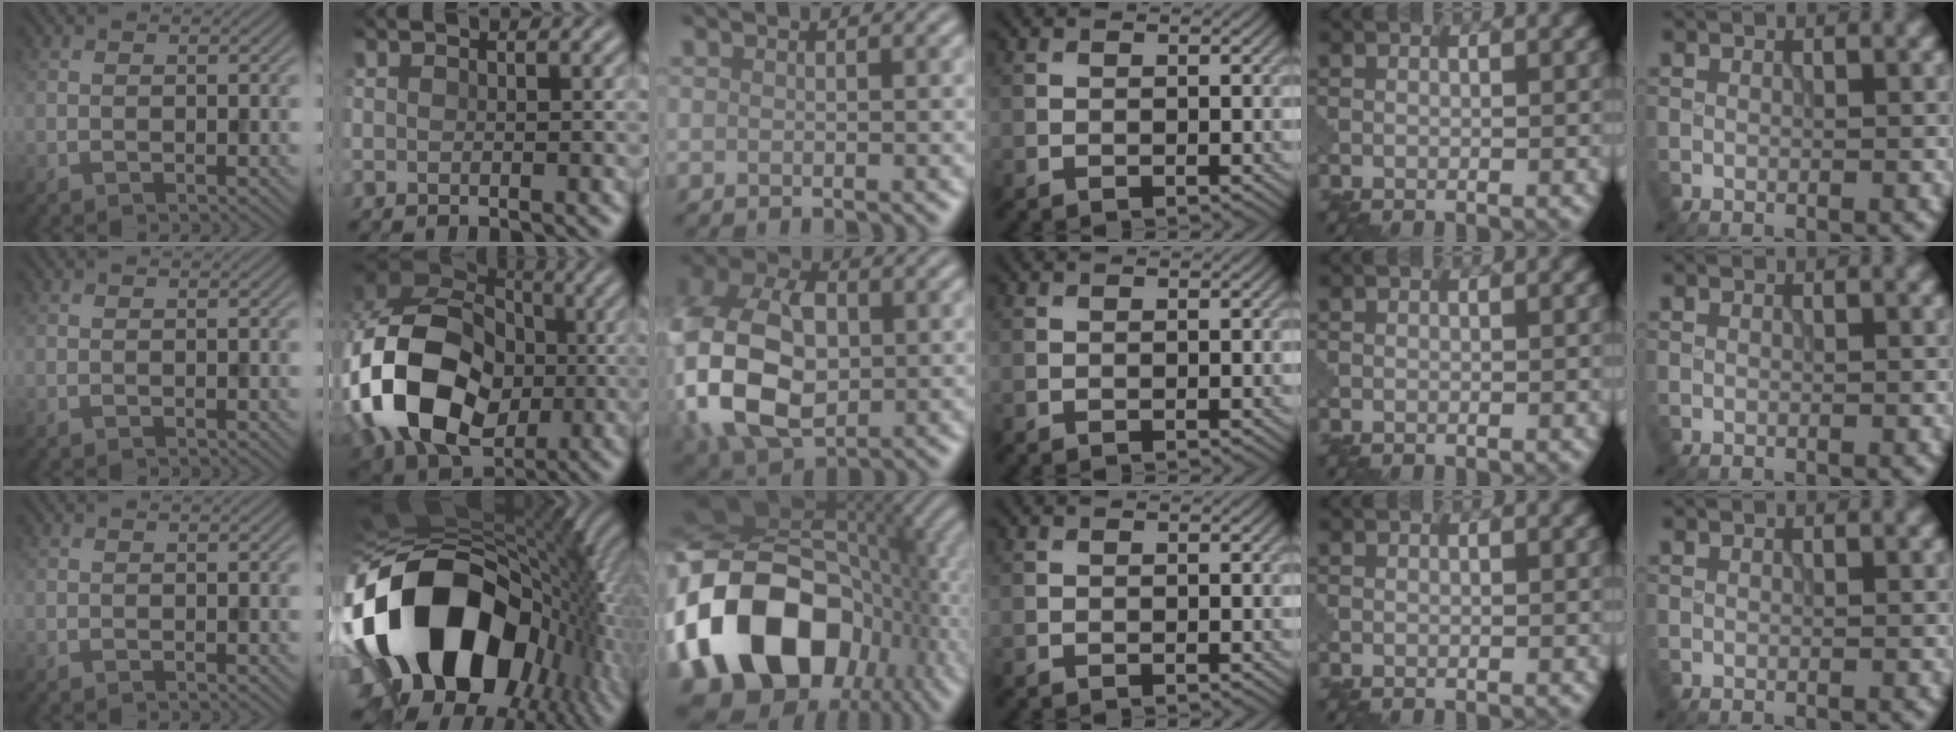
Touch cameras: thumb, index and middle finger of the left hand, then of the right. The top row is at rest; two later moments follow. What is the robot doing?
{"motion": "disassemble", "object": "puzzle pieces"}